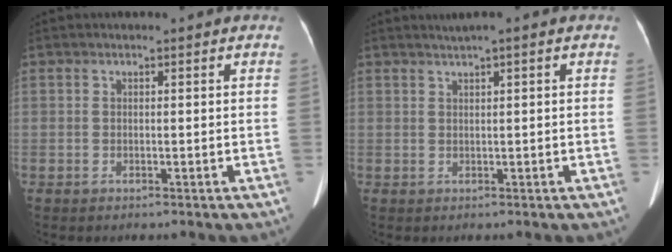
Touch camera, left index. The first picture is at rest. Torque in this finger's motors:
{"motor_torque": [-0.39, 0.30, -0.49, -0.02]}